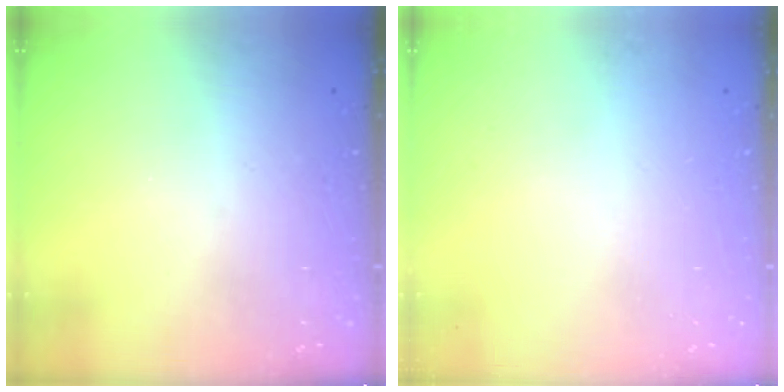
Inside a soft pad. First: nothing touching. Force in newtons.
{"total": 0.0}